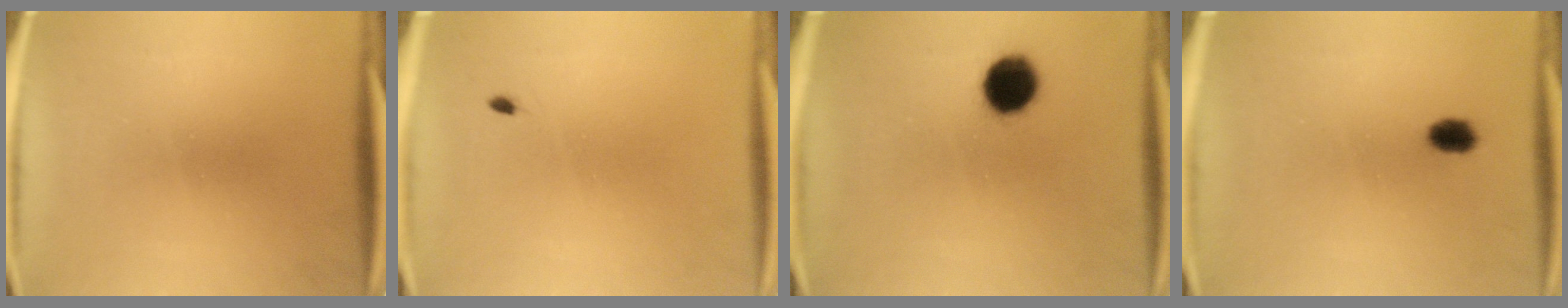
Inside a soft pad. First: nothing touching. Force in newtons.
{"total": 0.5}
{"total": 10.3}
{"total": 2.8}